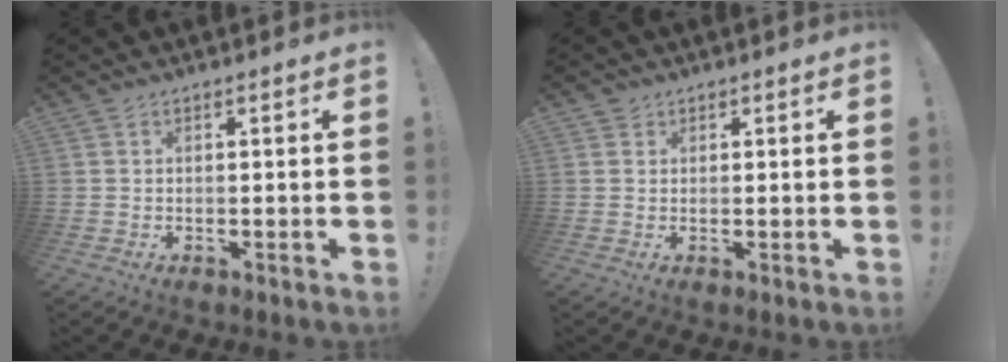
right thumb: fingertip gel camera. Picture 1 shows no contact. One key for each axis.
{"total": 1.4, "fx": 1.0, "fy": 1.1, "fz": 0.0, "tx": 0.002, "ty": -0.002, "tz": 0.018}